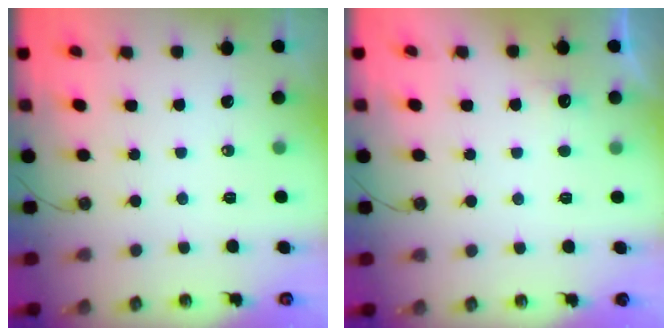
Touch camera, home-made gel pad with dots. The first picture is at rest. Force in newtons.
{"total": 4.1, "press": 3.9, "slide": 1.2}